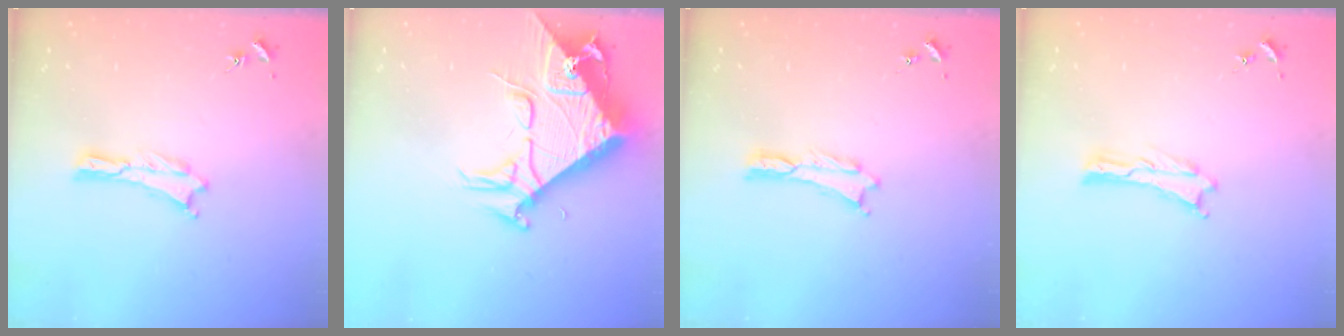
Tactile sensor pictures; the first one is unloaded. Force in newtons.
{"total": 9.8, "press": 9.8, "slide": 1.1}
{"total": 0.0}
{"total": 0.0}